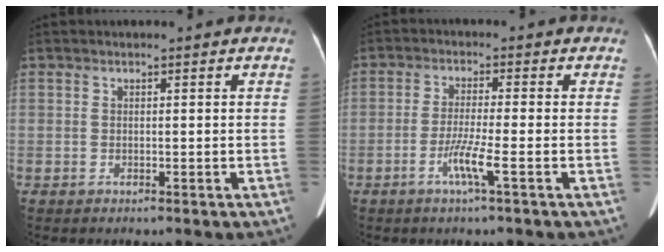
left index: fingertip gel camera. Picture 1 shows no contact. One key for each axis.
{"total": 4.4, "fx": -1.9, "fy": -0.6, "fz": 3.9, "tx": -0.080, "ty": -0.010, "tz": -0.039}